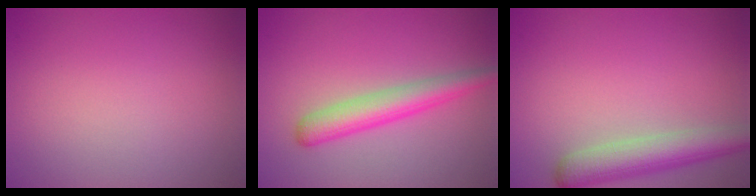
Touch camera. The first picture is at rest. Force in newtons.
{"total": 3.7, "press": 3.7, "slide": 0.1}
{"total": 4.7, "press": 4.7, "slide": 0.4}